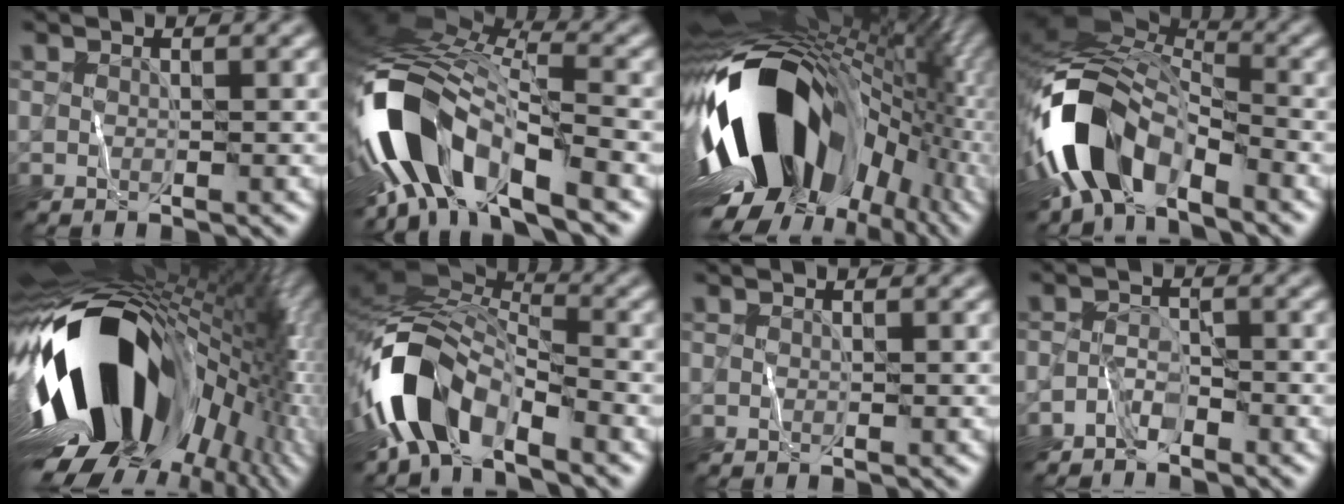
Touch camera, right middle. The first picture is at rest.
{"total": 12.7, "force": [-6.7, 5.0, 9.6], "torque": [-0.185, 0.006, -0.127]}
{"total": 17.5, "force": [-3.2, 11.3, 13.0], "torque": [-0.241, -0.012, -0.051]}
{"total": 10.9, "force": [-5.5, 6.1, 7.2], "torque": [-0.137, 0.004, -0.110]}
{"total": 18.6, "force": [-2.4, 10.3, 15.3], "torque": [-0.278, -0.018, -0.044]}
{"total": 10.0, "force": [-5.4, 5.1, 6.8], "torque": [-0.133, 0.006, -0.110]}
{"total": 0.0}
{"total": 2.1, "force": [-1.7, 0.9, 0.7], "torque": [-0.011, 0.013, -0.037]}